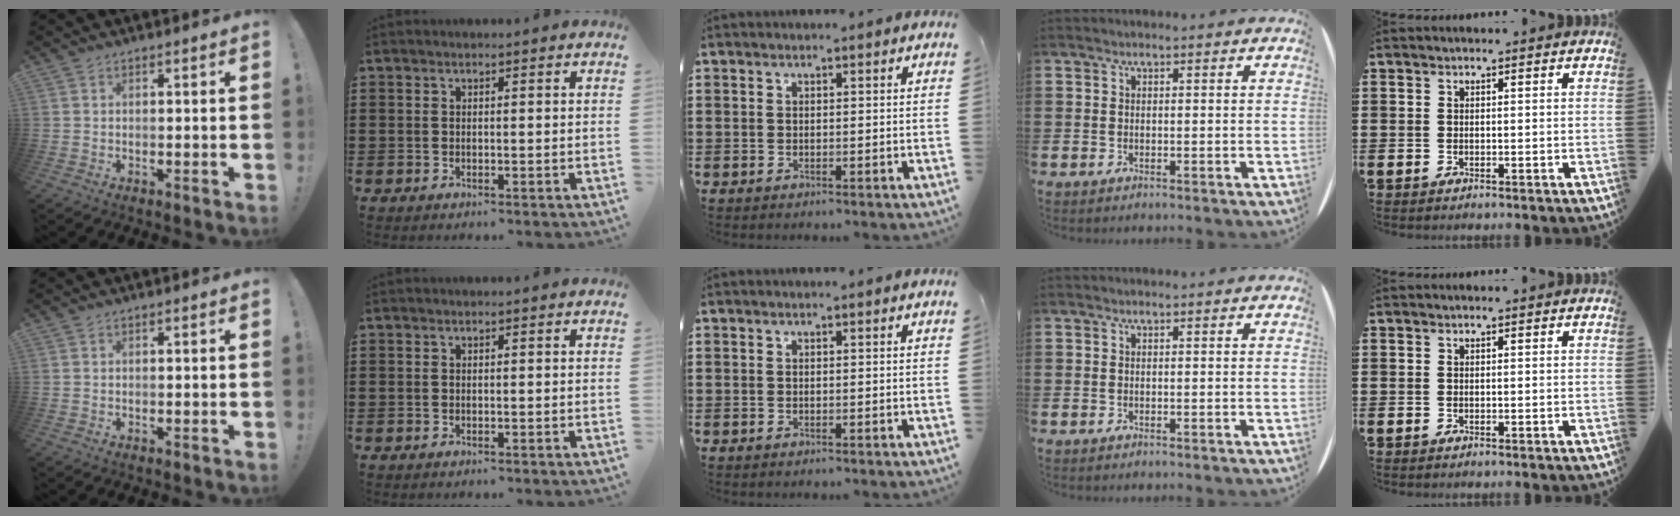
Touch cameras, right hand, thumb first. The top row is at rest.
{}